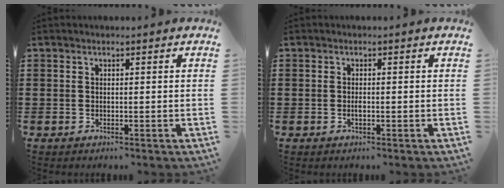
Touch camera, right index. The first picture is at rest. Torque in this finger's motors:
{"motor_torque": [2.14, 0.00, 0.29, 0.07]}